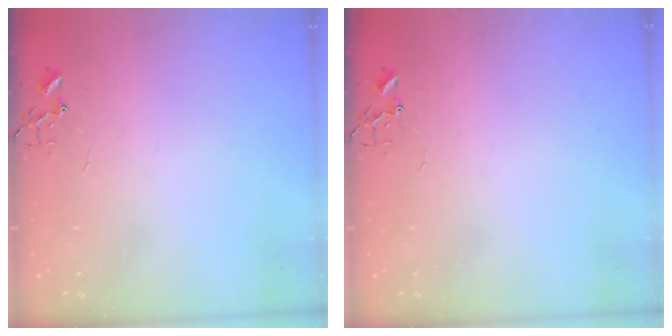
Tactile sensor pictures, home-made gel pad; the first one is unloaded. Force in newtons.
{"total": 0.0}